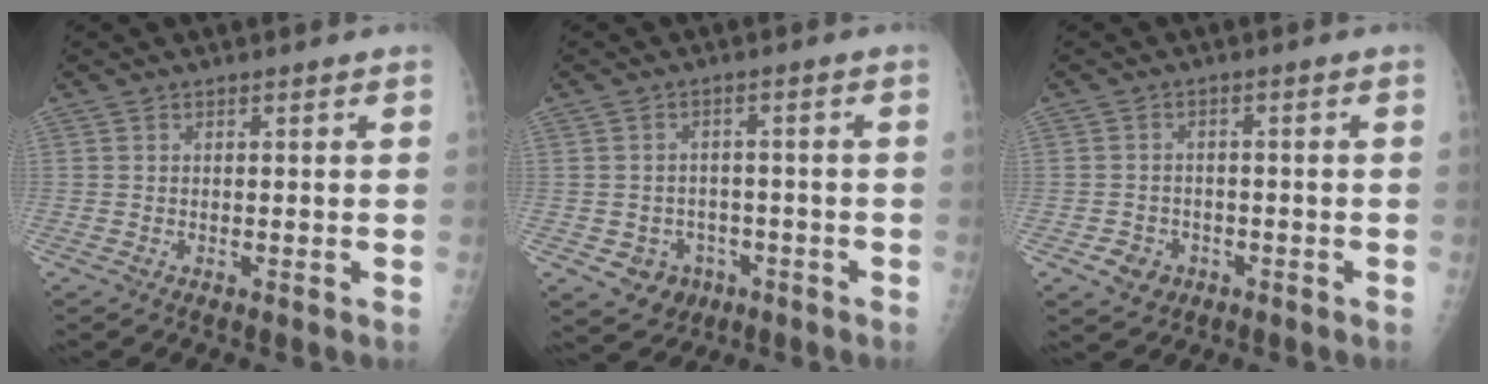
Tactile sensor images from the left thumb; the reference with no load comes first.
{"total": 6.7, "force": [-2.8, 5.8, 1.9], "torque": [-0.012, 0.021, -0.030]}
{"total": 4.3, "force": [-2.0, 3.6, 1.3], "torque": [-0.006, 0.014, -0.026]}